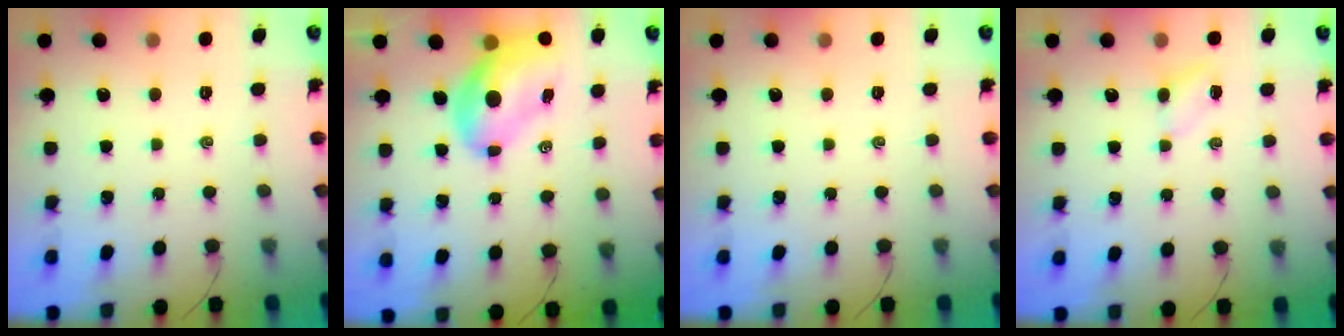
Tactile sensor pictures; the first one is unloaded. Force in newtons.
{"total": 9.5, "press": 9.1, "slide": 2.6}
{"total": 0.0}
{"total": 3.4, "press": 3.3, "slide": 0.9}